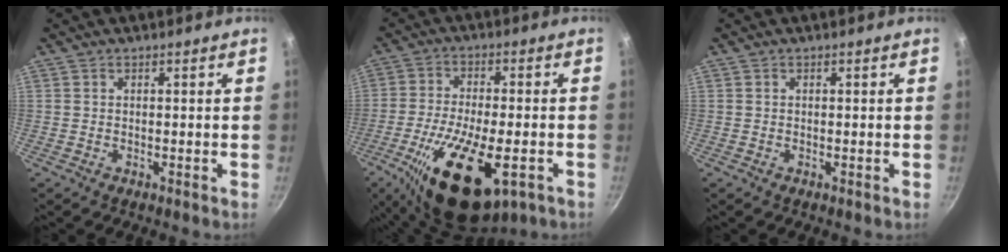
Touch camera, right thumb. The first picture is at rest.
{"total": 18.2, "force": [-7.5, 7.3, 14.9], "torque": [-0.254, 0.003, -0.119]}
{"total": 0.0}